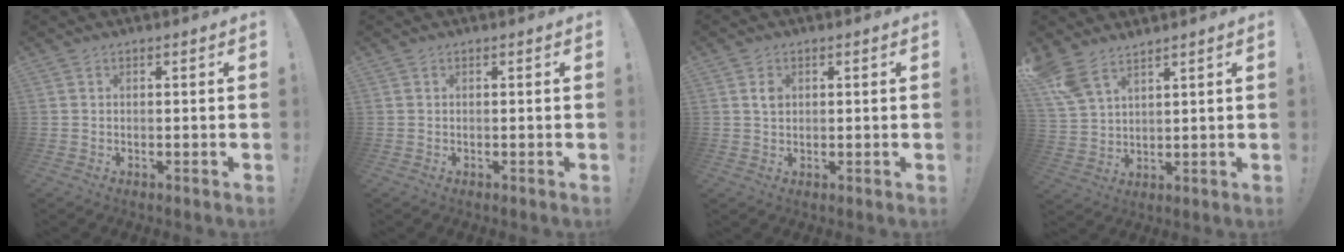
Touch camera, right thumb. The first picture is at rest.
{"total": 0.0}
{"total": 2.3, "force": [0.7, 1.6, 1.5], "torque": [-0.018, -0.002, 0.009]}
{"total": 7.8, "force": [6.2, 3.3, 3.5], "torque": [-0.070, -0.029, 0.124]}